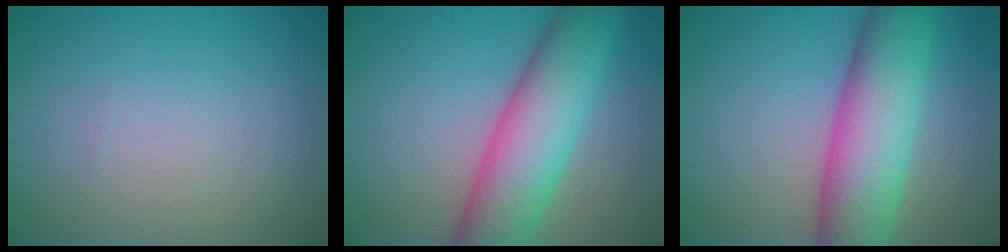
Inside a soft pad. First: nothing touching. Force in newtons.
{"total": 9.4, "press": 9.4, "slide": 0.2}
{"total": 10.1, "press": 10.1, "slide": 0.2}